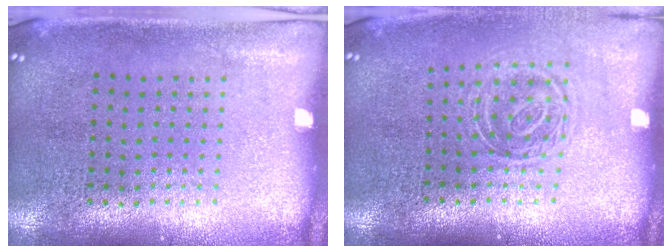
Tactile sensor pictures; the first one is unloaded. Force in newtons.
{"total": 1.4, "press": 1.1, "slide": 0.9}